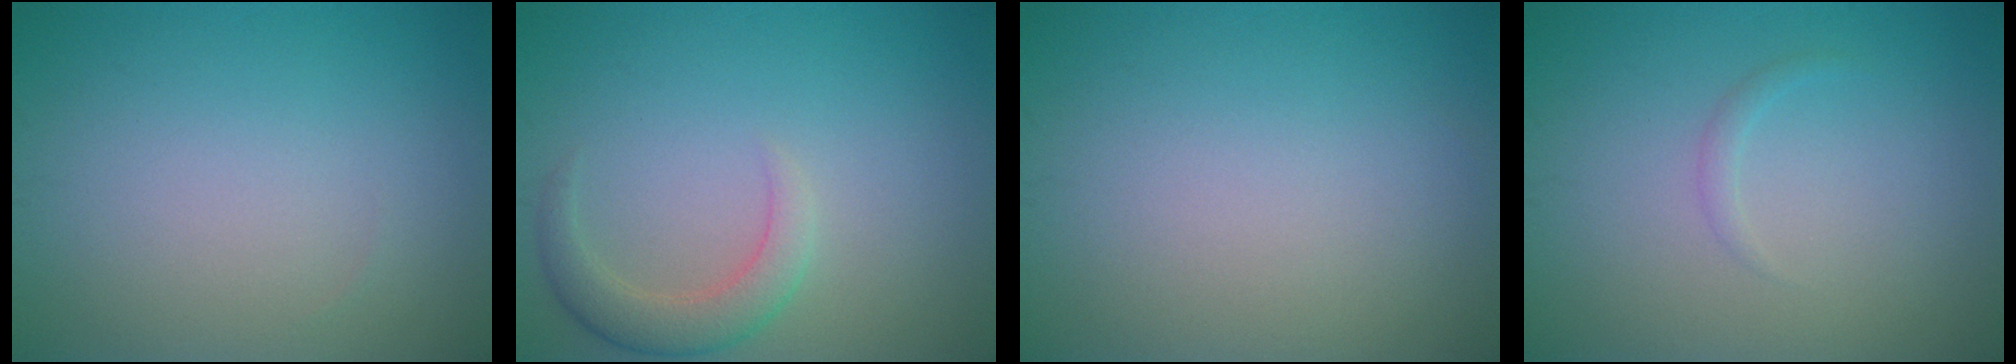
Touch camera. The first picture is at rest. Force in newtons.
{"total": 2.9, "press": 2.9, "slide": 0.4}
{"total": 0.0}
{"total": 0.7, "press": 0.7, "slide": 0.1}